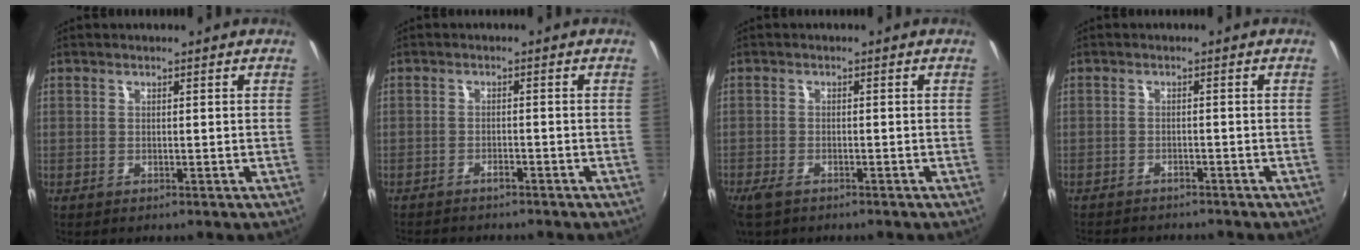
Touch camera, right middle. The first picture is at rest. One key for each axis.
{"total": 4.0, "fx": -3.6, "fy": 0.9, "fz": 1.4, "tx": -0.044, "ty": -0.008, "tz": -0.057}
{"total": 4.0, "fx": -2.9, "fy": 1.6, "fz": 2.2, "tx": -0.056, "ty": -0.013, "tz": -0.054}
{"total": 6.0, "fx": -5.5, "fy": 1.4, "fz": 1.9, "tx": -0.050, "ty": -0.012, "tz": -0.080}